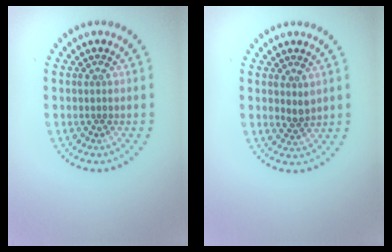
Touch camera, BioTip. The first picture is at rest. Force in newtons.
{"total": 1.2, "press": 1.0, "slide": 0.6}